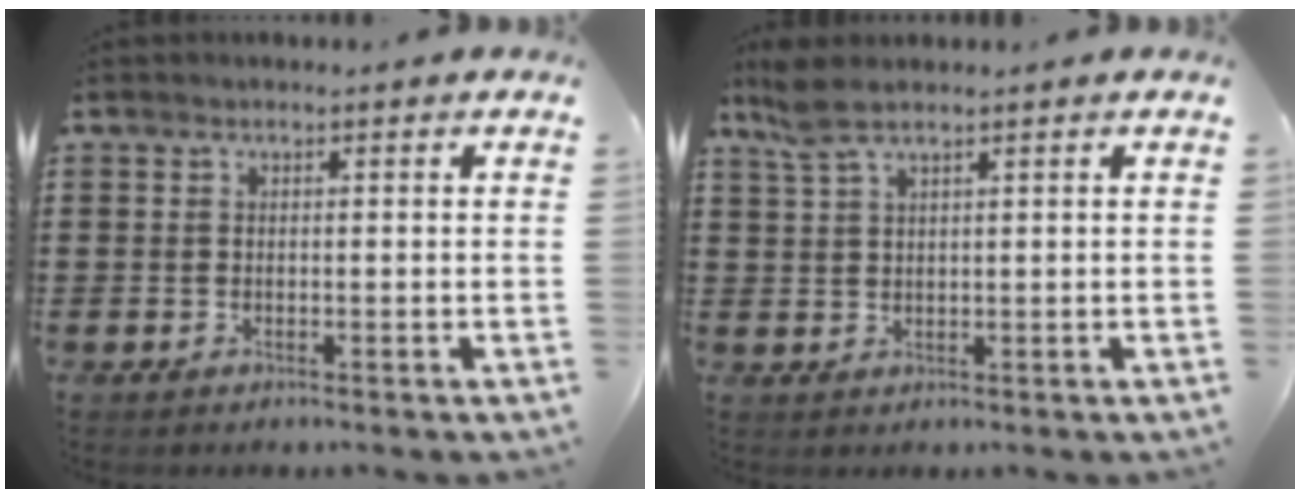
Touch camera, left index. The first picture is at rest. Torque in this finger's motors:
{"motor_torque": [0.73, -0.77, 0.42, 0.14]}